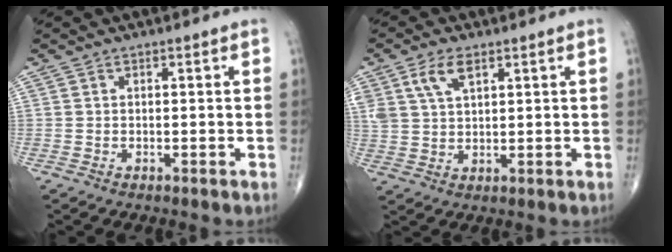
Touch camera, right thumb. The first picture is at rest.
{"total": 6.1, "force": [3.2, 3.0, 4.3], "torque": [-0.081, -0.008, 0.066]}